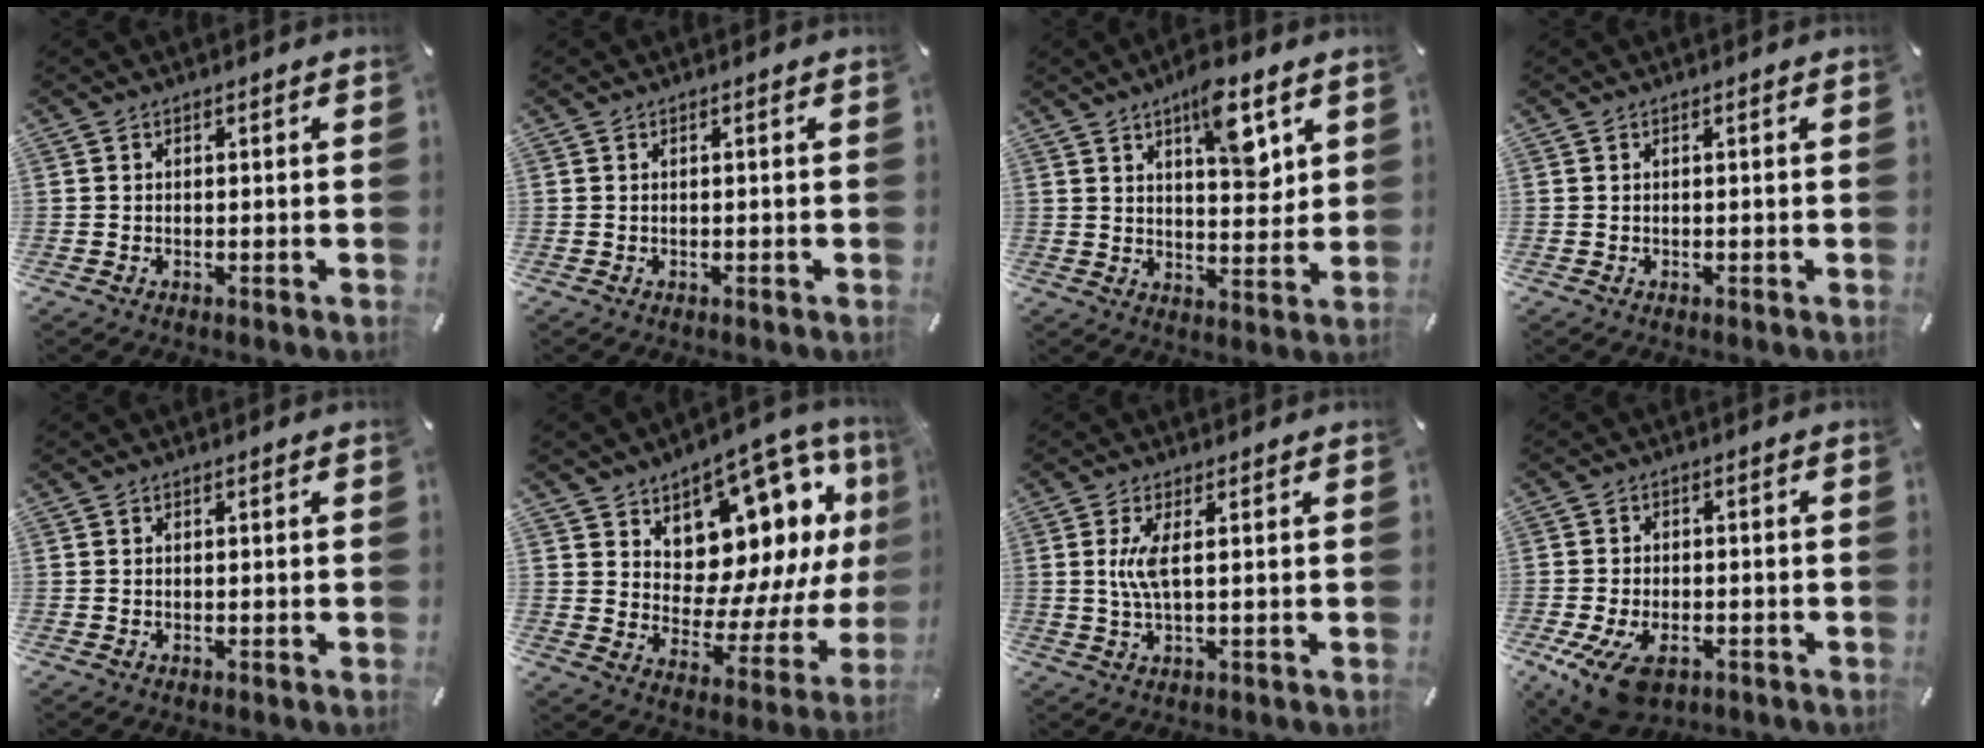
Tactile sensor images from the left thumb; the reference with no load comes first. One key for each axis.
{"total": 0.0}
{"total": 10.8, "fx": 6.0, "fy": 4.6, "fz": 7.7, "tx": -0.099, "ty": -0.033, "tz": 0.097}
{"total": 0.0}
{"total": 0.0}
{"total": 13.8, "fx": 8.7, "fy": 8.7, "fz": 6.2, "tx": -0.083, "ty": -0.102, "tz": 0.152}
{"total": 5.0, "fx": 0.9, "fy": 1.1, "fz": 4.9, "tx": -0.110, "ty": -0.008, "tz": 0.010}
{"total": 9.9, "fx": -4.9, "fy": 5.9, "fz": 6.3, "tx": -0.144, "ty": 0.010, "tz": -0.087}